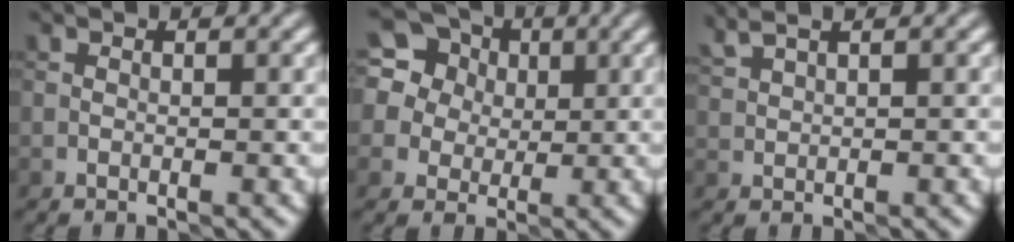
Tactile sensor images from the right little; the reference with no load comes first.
{"total": 12.4, "force": [4.9, 10.5, 4.3], "torque": [-0.127, 0.052, 0.074]}
{"total": 2.1, "force": [1.9, 0.5, 0.9], "torque": [-0.014, 0.013, 0.037]}